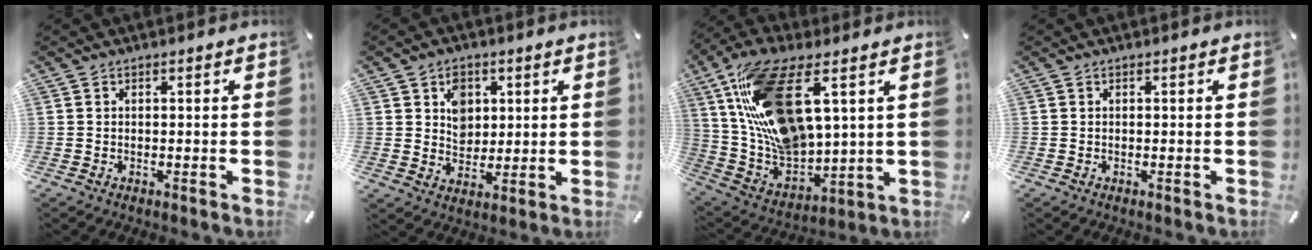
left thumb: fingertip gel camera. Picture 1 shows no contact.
{"total": 6.4, "force": [2.1, 5.6, 2.4], "torque": [-0.025, -0.003, 0.032]}
{"total": 20.7, "force": [8.8, 10.2, 15.7], "torque": [-0.335, -0.034, 0.156]}
{"total": 0.0}